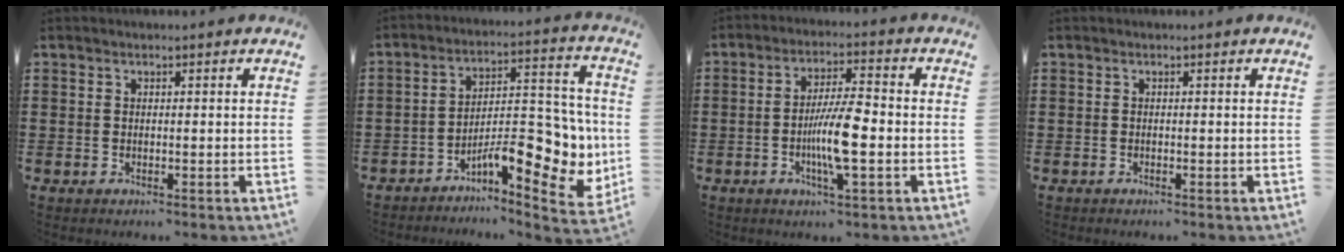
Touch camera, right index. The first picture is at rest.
{"total": 12.6, "force": [-5.2, 4.9, 10.4], "torque": [-0.130, -0.007, -0.092]}
{"total": 8.2, "force": [-2.0, 1.4, 7.8], "torque": [-0.151, -0.005, -0.041]}
{"total": 0.0}